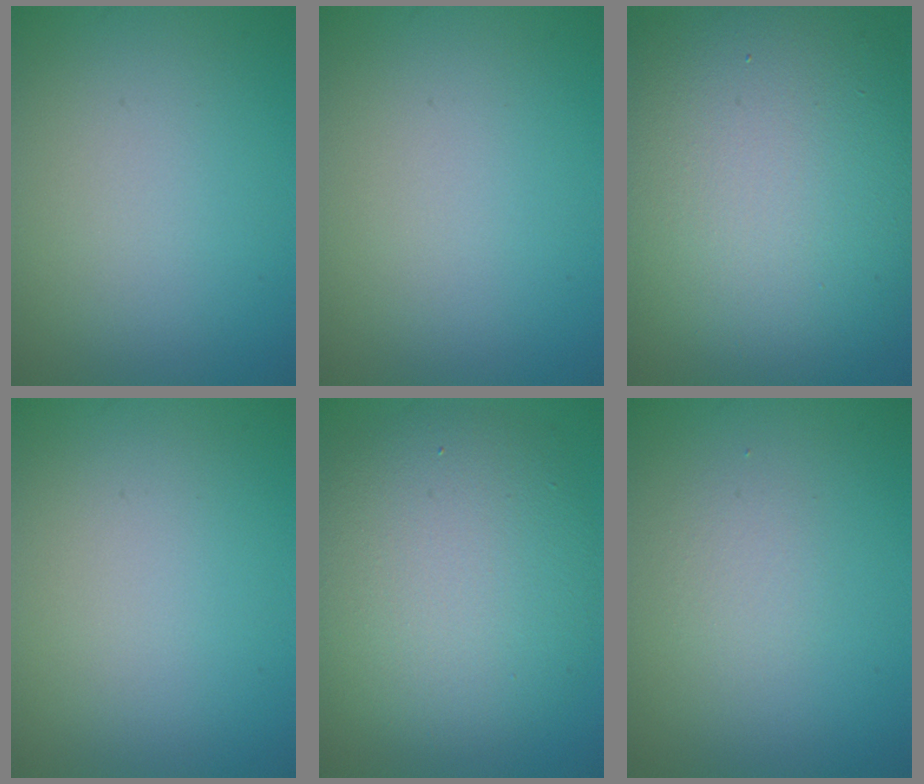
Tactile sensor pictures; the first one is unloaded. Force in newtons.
{"total": 0.0}
{"total": 16.6, "press": 16.6, "slide": 0.6}
{"total": 0.0}
{"total": 9.6, "press": 9.6, "slide": 0.6}
{"total": 1.2, "press": 1.2, "slide": 0.0}